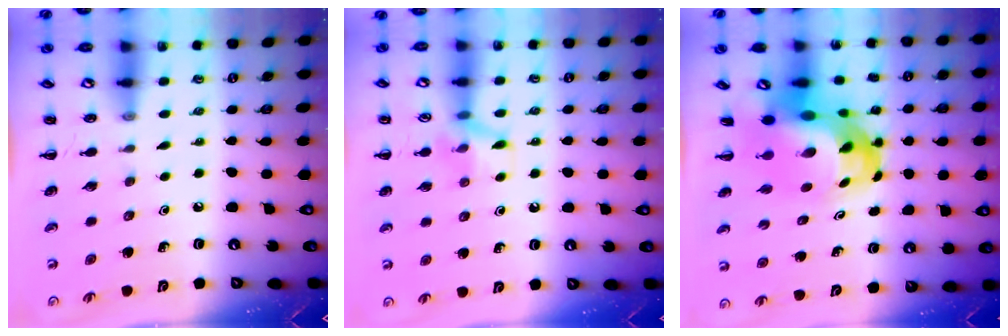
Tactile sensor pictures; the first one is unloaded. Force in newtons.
{"total": 7.8, "press": 7.6, "slide": 1.4}
{"total": 8.0, "press": 7.6, "slide": 2.4}